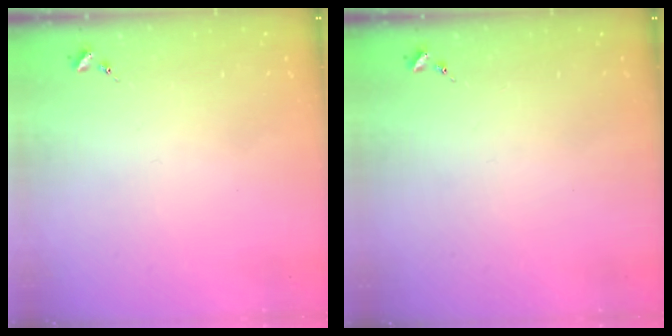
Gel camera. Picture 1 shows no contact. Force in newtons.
{"total": 0.0}